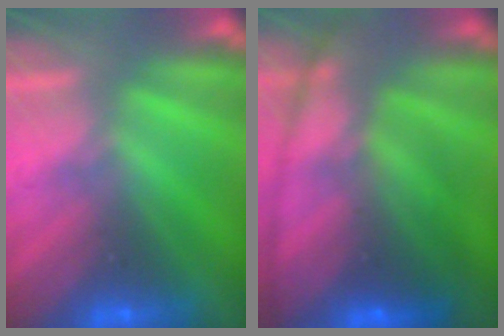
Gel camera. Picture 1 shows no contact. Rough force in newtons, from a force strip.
{"total": 6.9}